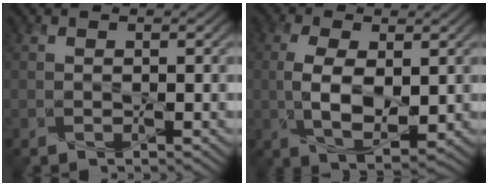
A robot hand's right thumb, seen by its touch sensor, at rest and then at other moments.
{"total": 6.3, "force": [-0.2, 3.3, 5.4], "torque": [-0.120, -0.005, -0.003]}